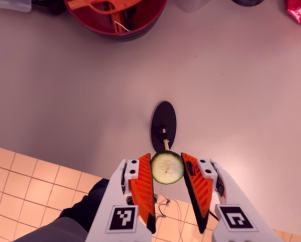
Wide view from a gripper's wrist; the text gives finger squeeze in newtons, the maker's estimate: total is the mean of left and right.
{"total": 8.0, "left": 7.3, "right": 8.6}